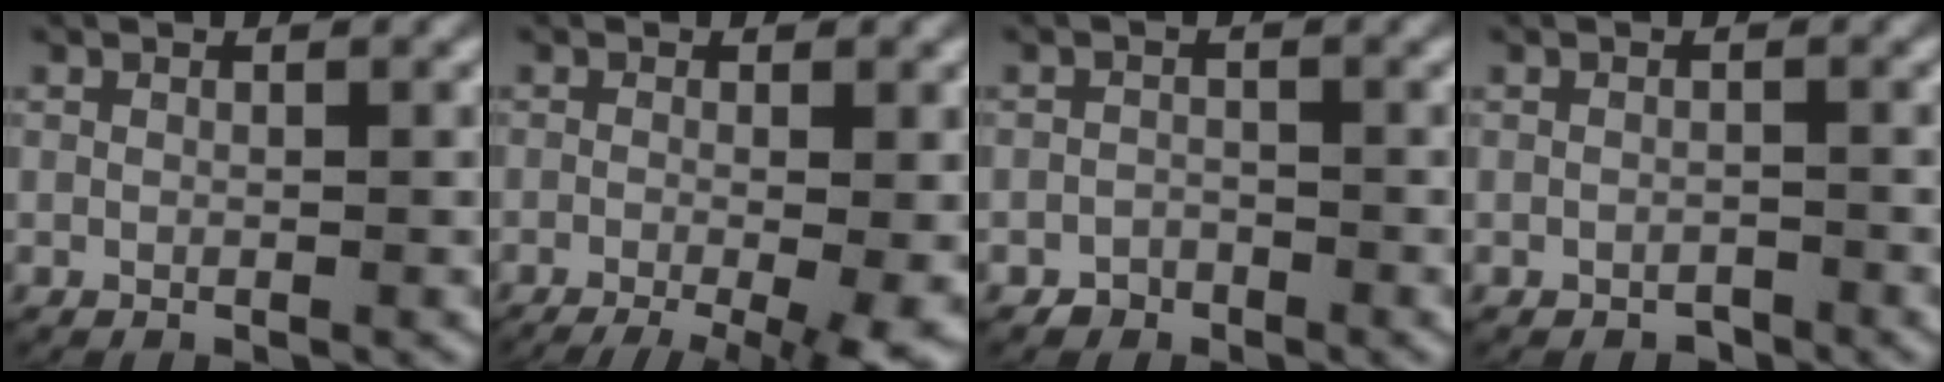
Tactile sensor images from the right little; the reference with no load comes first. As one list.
[{"total": 8.7, "force": [-5.2, 2.9, 6.3], "torque": [-0.076, -0.025, -0.066]}, {"total": 1.9, "force": [-1.4, 1.2, -0.3], "torque": [0.001, -0.006, -0.025]}, {"total": 1.1, "force": [-1.0, 0.4, 0.0], "torque": [0.002, -0.002, -0.017]}]